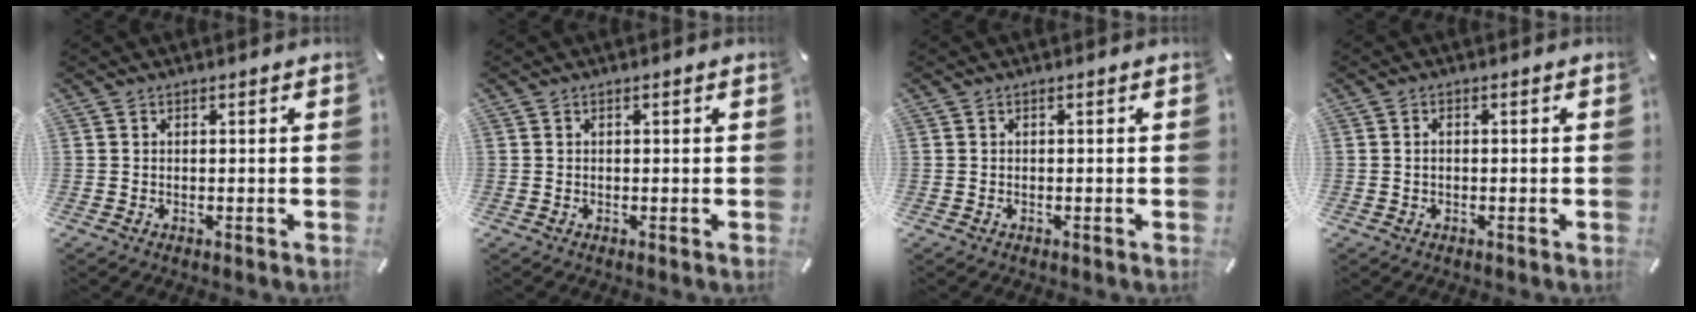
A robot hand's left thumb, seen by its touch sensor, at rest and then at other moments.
{"total": 0.5, "force": [0.0, 0.2, 0.5], "torque": [-0.009, 0.001, 0.000]}
{"total": 0.0}
{"total": 0.8, "force": [0.0, 0.4, 0.7], "torque": [-0.013, 0.003, -0.001]}